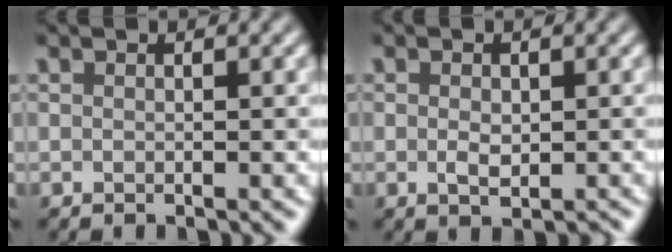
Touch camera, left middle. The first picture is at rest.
{"total": 2.1, "force": [-0.3, 1.1, 1.7], "torque": [-0.031, -0.003, -0.003]}